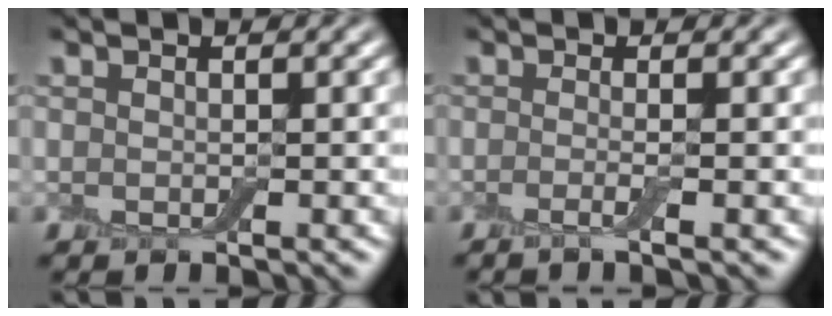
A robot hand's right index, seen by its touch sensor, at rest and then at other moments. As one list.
[{"total": 1.8, "force": [-0.5, 0.5, 1.6], "torque": [-0.023, -0.008, -0.016]}]